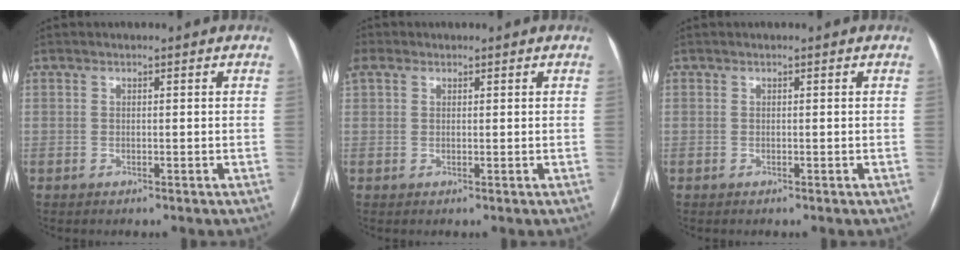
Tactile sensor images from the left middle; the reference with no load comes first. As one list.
[{"total": 3.0, "force": [1.6, 2.1, 1.5], "torque": [-0.043, 0.028, 0.037]}, {"total": 0.0}]